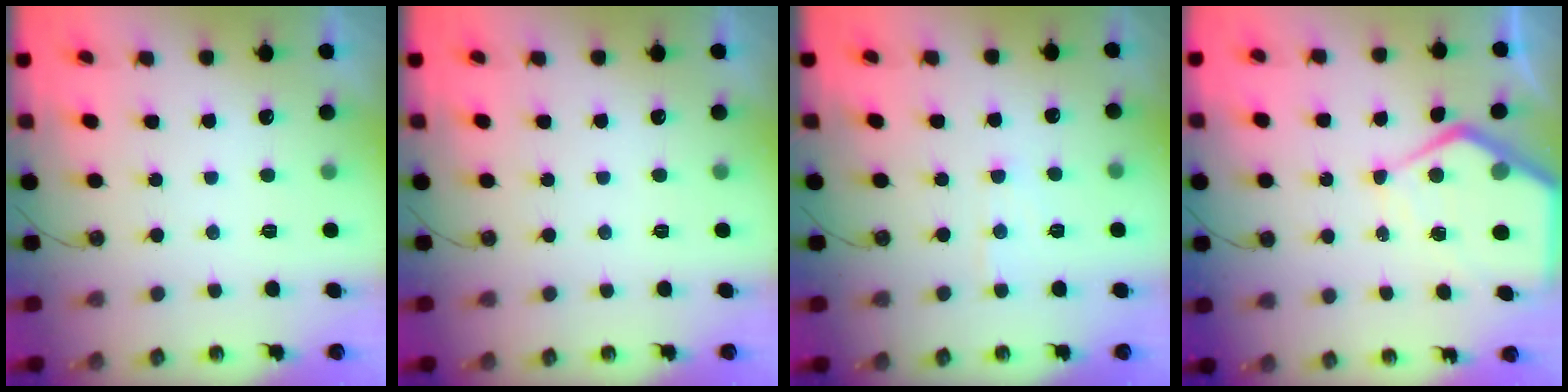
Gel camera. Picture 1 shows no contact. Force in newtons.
{"total": 0.0}
{"total": 5.2, "press": 5.1, "slide": 0.7}
{"total": 10.5, "press": 10.5, "slide": 1.1}